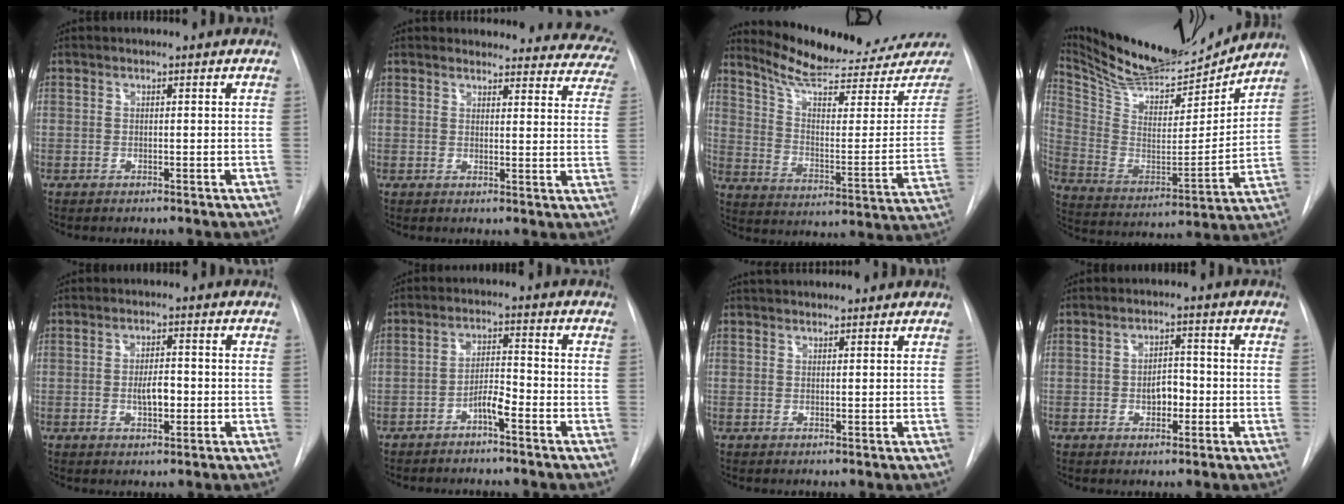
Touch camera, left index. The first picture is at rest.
{"total": 20.7, "force": [19.5, 5.9, 3.5], "torque": [-0.026, -0.065, 0.196]}
{"total": 21.9, "force": [20.4, 2.5, 7.4], "torque": [-0.108, -0.077, 0.277]}
{"total": 21.3, "force": [19.8, 3.3, 7.2], "torque": [-0.139, -0.022, 0.322]}
{"total": 3.5, "force": [-0.9, 1.3, 3.1], "torque": [-0.051, -0.001, -0.012]}
{"total": 3.6, "force": [-2.6, 0.4, 2.5], "torque": [-0.044, 0.005, -0.046]}
{"total": 5.8, "force": [5.3, 1.0, 1.9], "torque": [-0.025, 0.035, 0.074]}
{"total": 3.5, "force": [-1.2, 2.0, 2.6], "torque": [-0.036, 0.005, -0.015]}